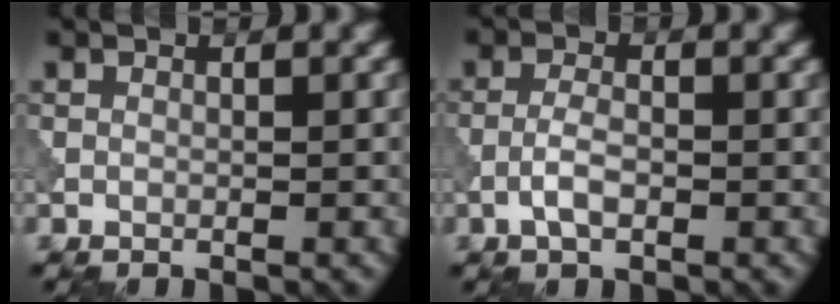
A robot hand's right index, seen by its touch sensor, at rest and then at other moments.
{"total": 2.3, "force": [-0.9, 0.8, 1.9], "torque": [-0.042, 0.005, -0.022]}